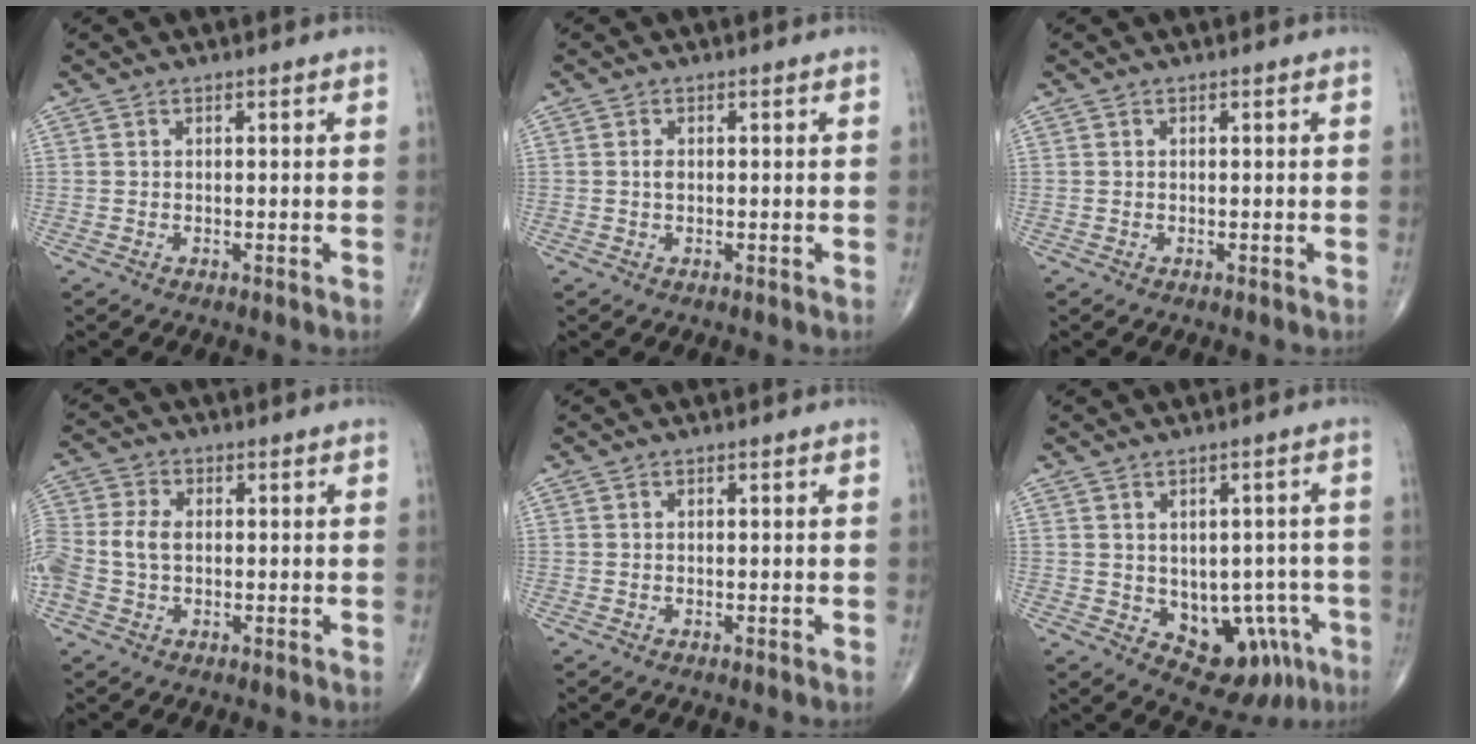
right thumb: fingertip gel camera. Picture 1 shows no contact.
{"total": 1.1, "force": [0.0, 0.7, 0.8], "torque": [-0.014, 0.000, 0.000]}
{"total": 0.0}
{"total": 8.2, "force": [-0.3, 5.7, 5.9], "torque": [-0.150, 0.016, -0.008]}
{"total": 0.0}
{"total": 11.9, "force": [-3.4, 8.3, 7.9], "torque": [-0.056, 0.020, -0.025]}